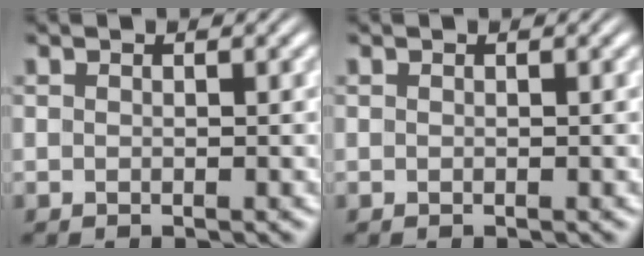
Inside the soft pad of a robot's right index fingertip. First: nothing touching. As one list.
[{"total": 0.0}]